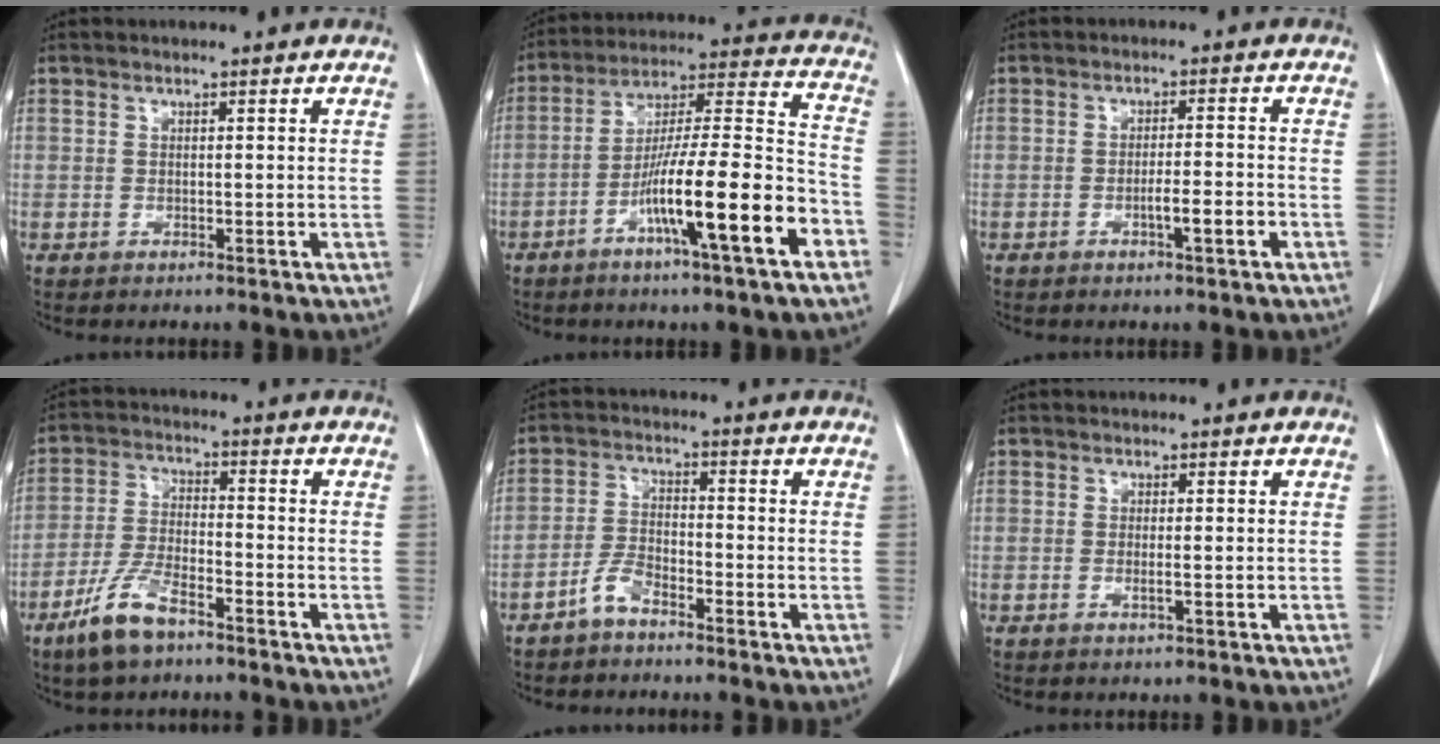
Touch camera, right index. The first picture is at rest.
{"total": 17.2, "force": [-7.7, 0.6, 15.4], "torque": [-0.255, -0.002, -0.129]}
{"total": 3.6, "force": [-1.5, 0.1, 3.2], "torque": [-0.049, 0.000, -0.024]}
{"total": 8.3, "force": [-5.7, 2.3, 5.5], "torque": [-0.122, -0.011, -0.111]}
{"total": 4.0, "force": [-3.2, 1.2, 2.1], "torque": [-0.047, 0.004, -0.064]}
{"total": 1.0, "force": [-0.2, -0.1, 1.0], "torque": [-0.018, -0.002, -0.001]}